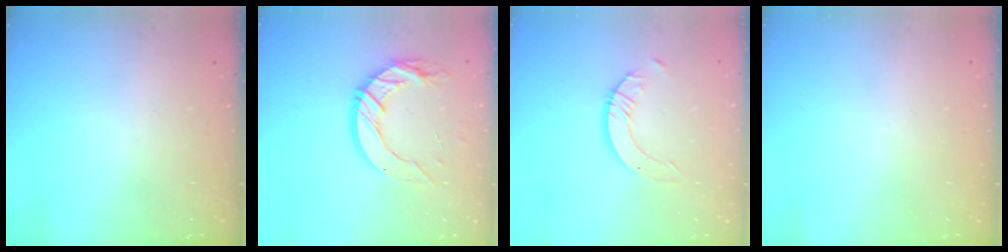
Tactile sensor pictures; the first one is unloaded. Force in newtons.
{"total": 12.9, "press": 12.9, "slide": 0.8}
{"total": 3.5, "press": 3.4, "slide": 0.4}
{"total": 0.0}